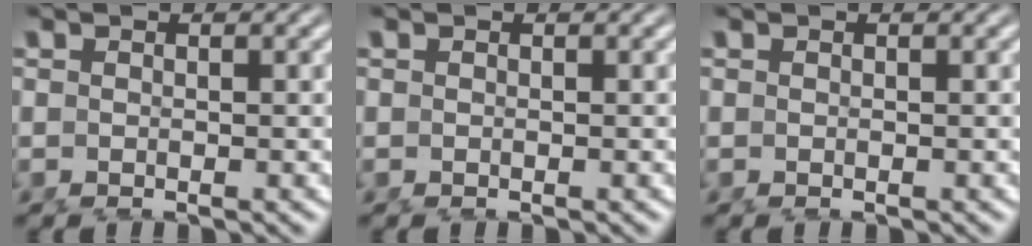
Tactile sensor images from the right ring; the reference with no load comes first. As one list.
[{"total": 0.0}, {"total": 0.0}]